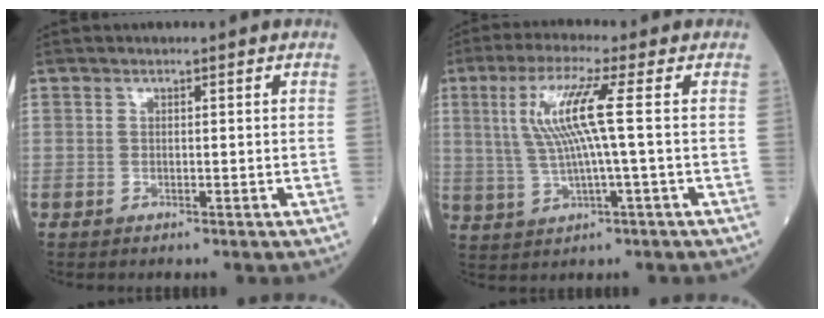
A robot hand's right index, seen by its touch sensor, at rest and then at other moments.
{"total": 8.7, "force": [1.6, -0.5, 8.5], "torque": [-0.180, 0.009, 0.033]}